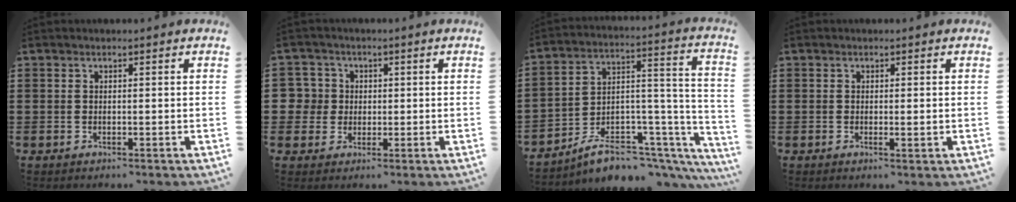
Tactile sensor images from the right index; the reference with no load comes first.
{"total": 4.2, "force": [0.4, 4.1, 0.6], "torque": [-0.031, 0.013, 0.005]}
{"total": 9.2, "force": [-6.9, 4.6, 4.1], "torque": [-0.063, 0.019, -0.118]}
{"total": 0.9, "force": [-0.1, 0.0, 0.9], "torque": [-0.015, -0.005, -0.001]}